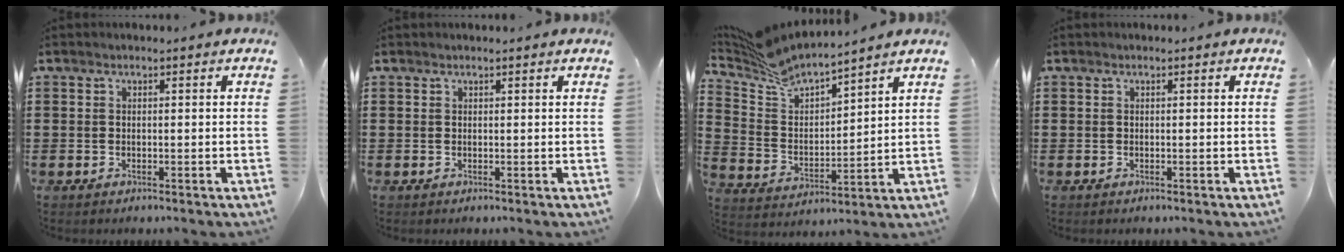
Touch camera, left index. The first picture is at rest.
{"total": 0.0}
{"total": 7.2, "force": [6.8, 0.9, 2.3], "torque": [-0.076, -0.035, 0.117]}
{"total": 0.0}